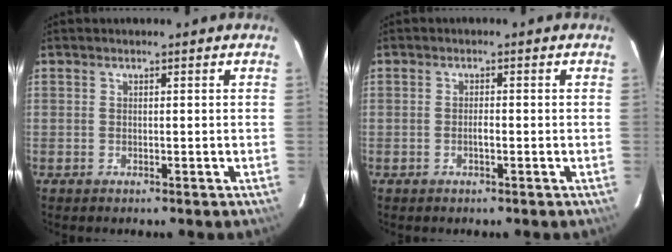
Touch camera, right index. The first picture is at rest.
{"total": 1.2, "force": [-0.4, 0.2, 1.1], "torque": [-0.022, 0.002, -0.009]}